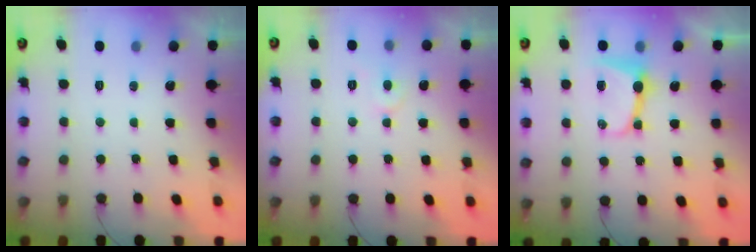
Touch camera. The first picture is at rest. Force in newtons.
{"total": 3.8, "press": 3.7, "slide": 0.3}
{"total": 8.6, "press": 8.6, "slide": 1.0}